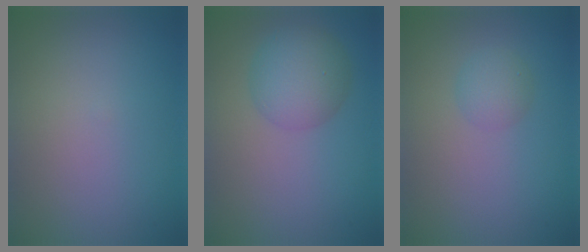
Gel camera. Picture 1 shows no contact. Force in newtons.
{"total": 4.2, "press": 4.2, "slide": 0.1}
{"total": 1.7, "press": 1.7, "slide": 0.1}